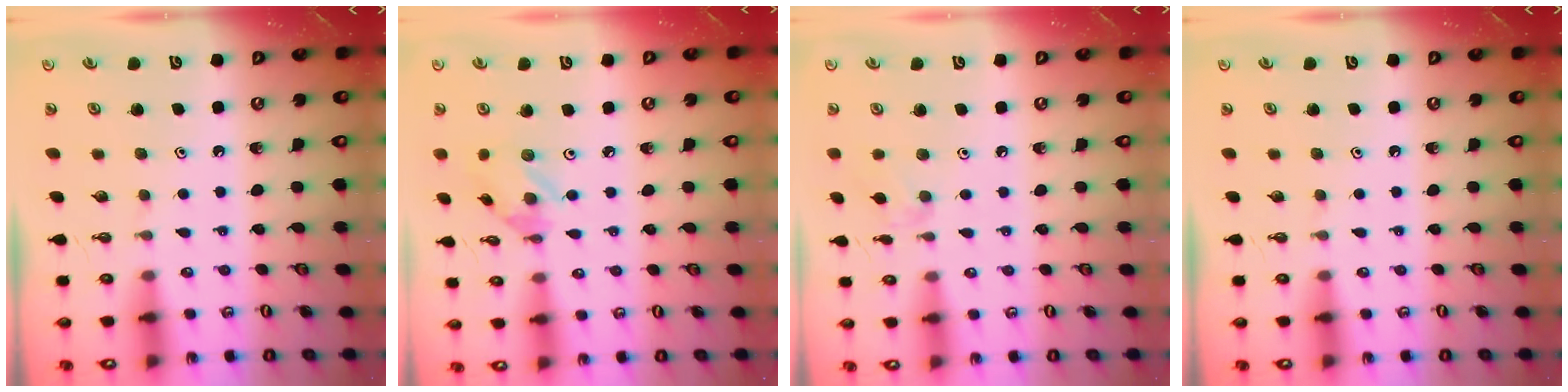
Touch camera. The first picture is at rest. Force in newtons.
{"total": 4.0, "press": 4.0, "slide": 0.2}
{"total": 6.9, "press": 6.9, "slide": 0.9}
{"total": 0.0}